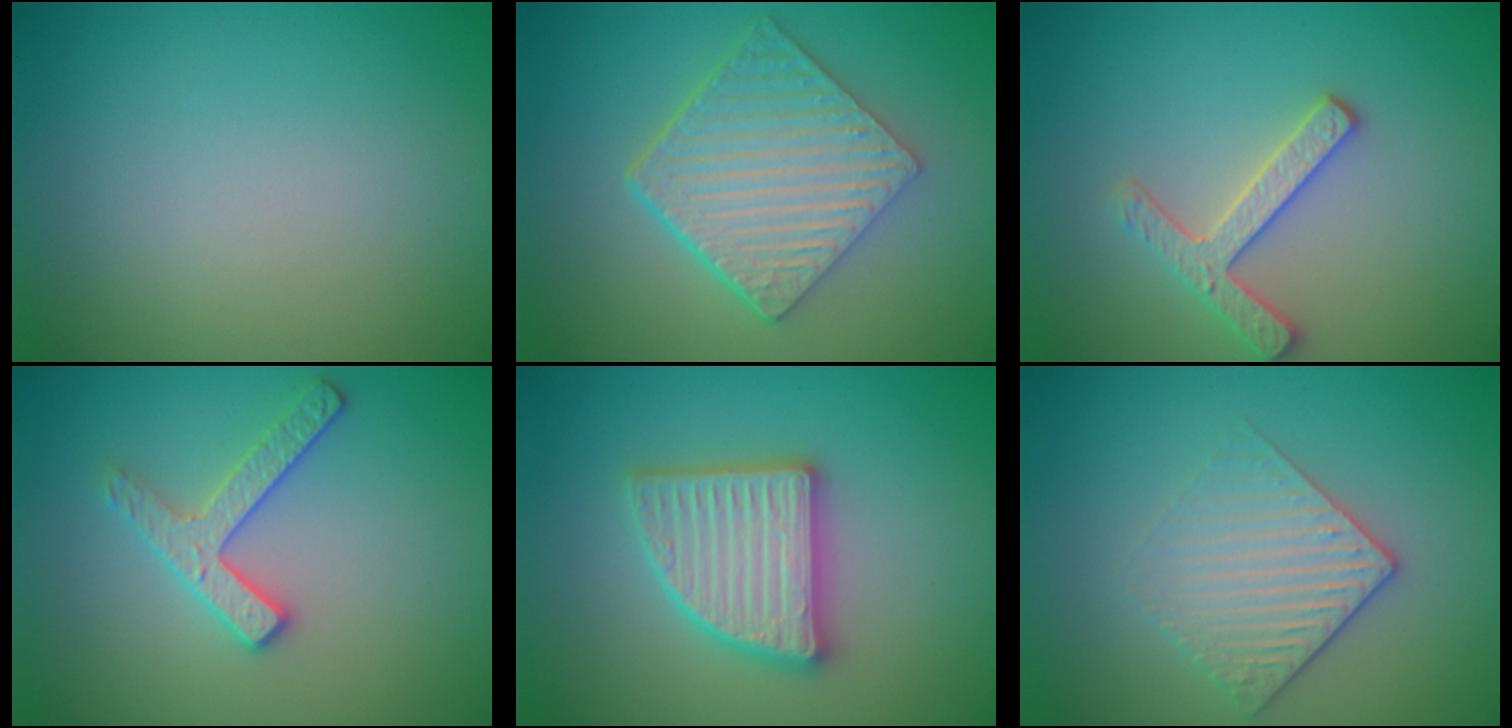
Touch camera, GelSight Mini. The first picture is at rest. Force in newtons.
{"total": 6.4, "press": 4.6, "slide": 4.4}
{"total": 2.8, "press": 2.7, "slide": 0.9}
{"total": 2.6, "press": 2.5, "slide": 0.6}
{"total": 4.9, "press": 4.8, "slide": 0.7}
{"total": 2.9, "press": 2.6, "slide": 1.4}